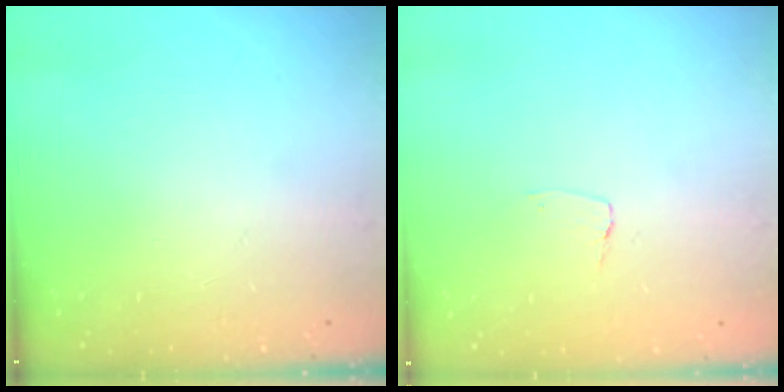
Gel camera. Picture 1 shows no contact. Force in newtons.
{"total": 2.6, "press": 2.6, "slide": 0.2}